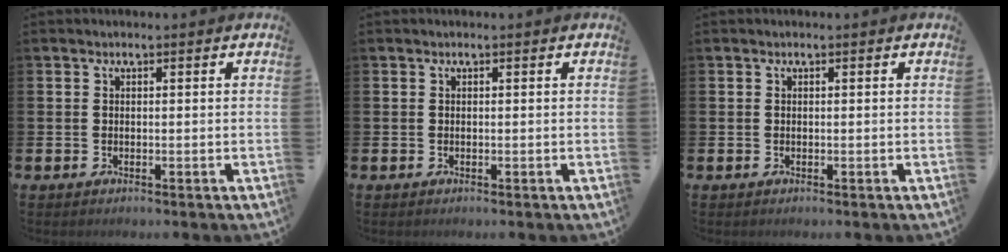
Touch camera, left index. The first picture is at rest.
{"total": 0.0}
{"total": 0.0}